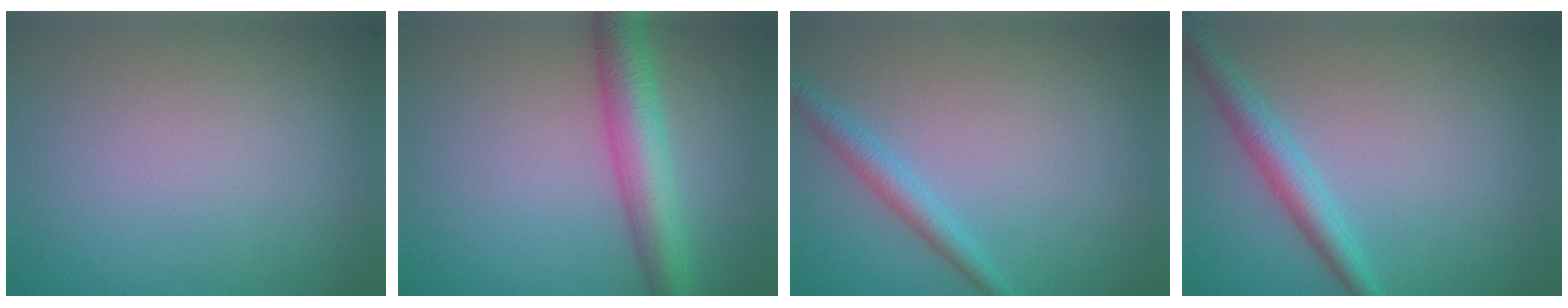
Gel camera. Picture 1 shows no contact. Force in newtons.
{"total": 5.7, "press": 5.7, "slide": 0.1}
{"total": 2.1, "press": 2.1, "slide": 0.1}
{"total": 2.9, "press": 2.9, "slide": 0.1}